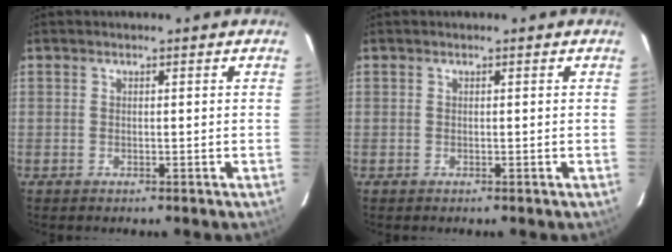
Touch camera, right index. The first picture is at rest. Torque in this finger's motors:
{"motor_torque": [-0.04, 0.03, 0.01, 0.01]}